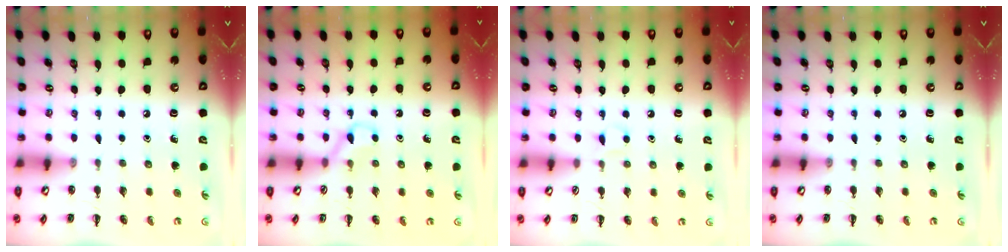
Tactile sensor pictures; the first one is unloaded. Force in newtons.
{"total": 4.4, "press": 4.0, "slide": 1.6}
{"total": 3.3, "press": 3.1, "slide": 1.1}
{"total": 0.0}